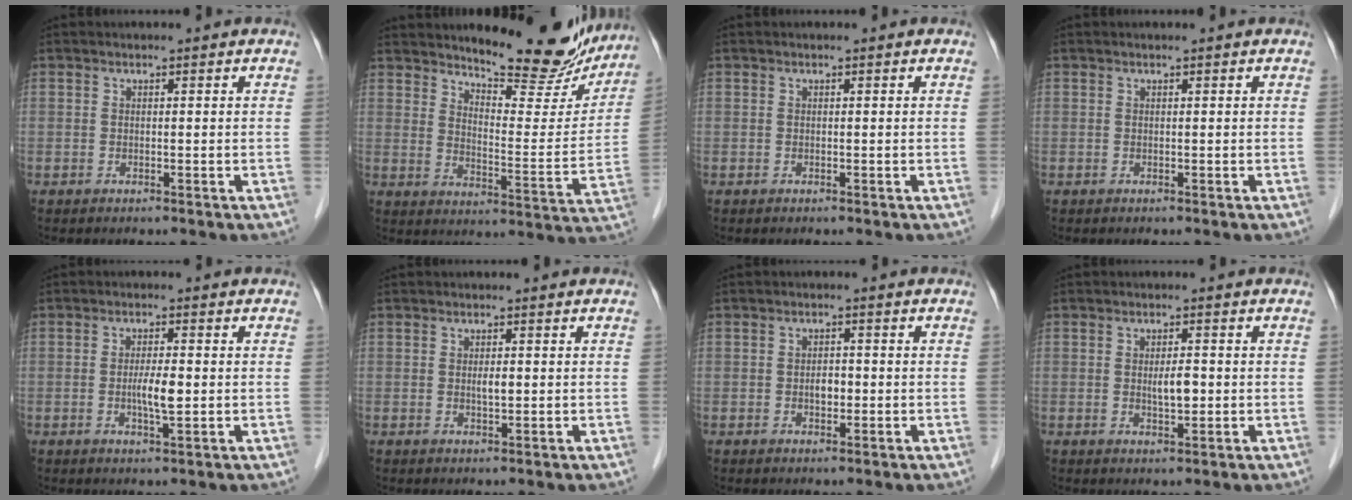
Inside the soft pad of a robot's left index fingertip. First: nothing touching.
{"total": 15.9, "force": [14.5, 3.4, 5.8], "torque": [-0.070, -0.047, 0.186]}
{"total": 0.0}
{"total": 0.0}
{"total": 3.7, "force": [-0.4, 0.6, 3.6], "torque": [-0.069, -0.003, -0.007]}
{"total": 1.5, "force": [0.0, 0.5, 1.4], "torque": [-0.025, 0.000, 0.002]}
{"total": 2.2, "force": [-0.5, 1.2, 1.7], "torque": [-0.027, 0.003, -0.007]}
{"total": 2.9, "force": [-0.2, 0.9, 2.8], "torque": [-0.049, 0.000, 0.000]}